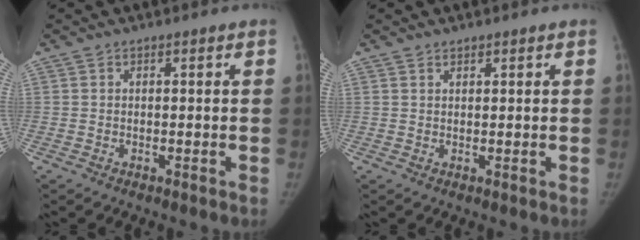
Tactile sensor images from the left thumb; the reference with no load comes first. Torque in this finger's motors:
{"motor_torque": [-0.20, -0.06, -0.09, -0.06, 0.01]}